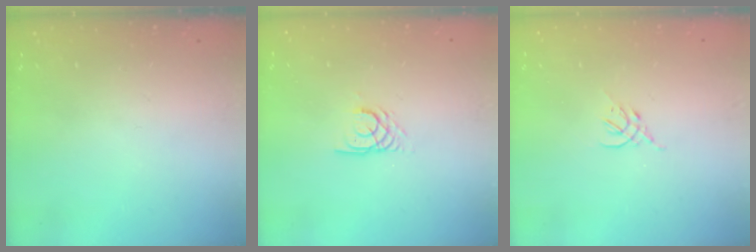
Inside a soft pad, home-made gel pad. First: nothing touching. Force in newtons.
{"total": 3.4, "press": 3.4, "slide": 0.2}
{"total": 2.3, "press": 2.2, "slide": 0.5}